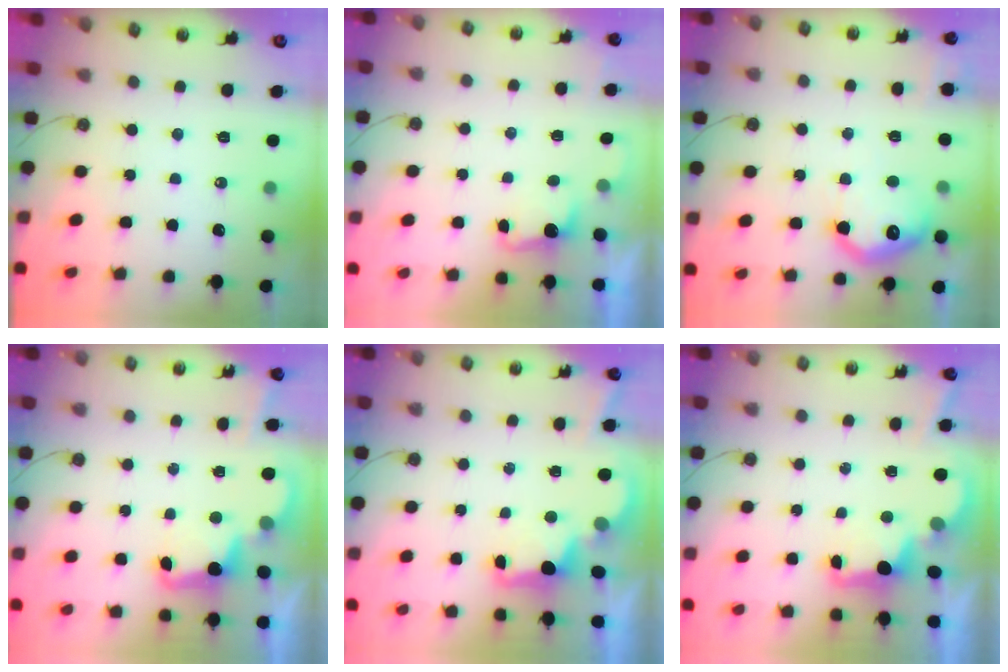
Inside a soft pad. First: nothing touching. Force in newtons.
{"total": 2.2, "press": 2.0, "slide": 0.9}
{"total": 13.9, "press": 13.9, "slide": 1.0}
{"total": 3.2, "press": 3.1, "slide": 0.6}
{"total": 2.7, "press": 2.6, "slide": 0.8}
{"total": 2.7, "press": 2.6, "slide": 0.8}